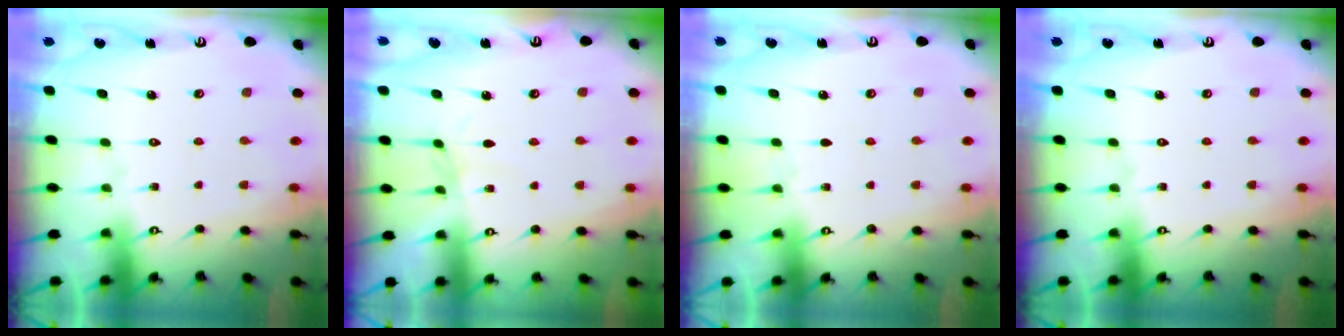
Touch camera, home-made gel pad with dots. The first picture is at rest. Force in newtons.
{"total": 0.0}
{"total": 3.6, "press": 2.9, "slide": 2.1}
{"total": 0.0}